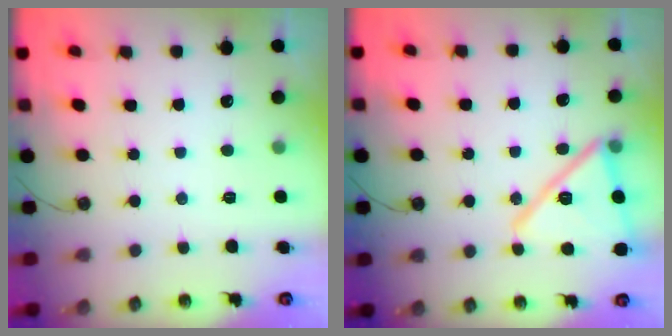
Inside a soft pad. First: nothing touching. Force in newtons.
{"total": 16.1, "press": 15.8, "slide": 3.2}